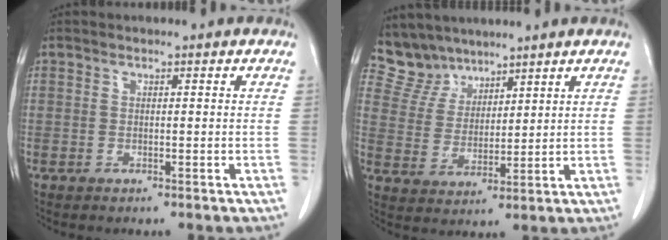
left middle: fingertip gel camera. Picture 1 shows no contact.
{"total": 6.2, "force": [5.7, 2.5, -0.2], "torque": [-0.003, 0.006, 0.128]}